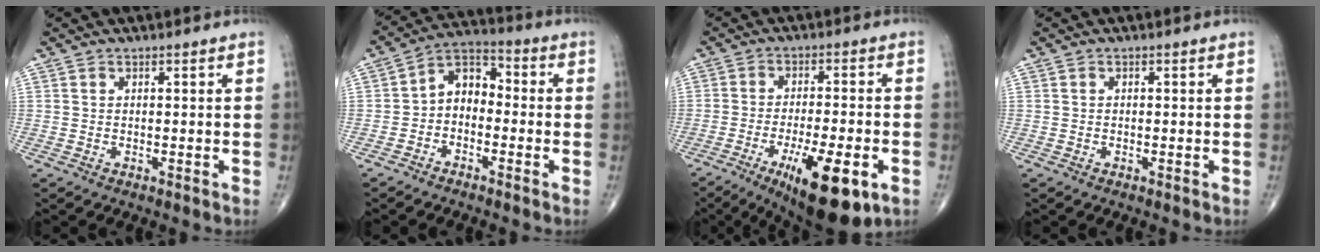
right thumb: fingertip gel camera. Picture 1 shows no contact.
{"total": 7.3, "force": [-1.5, 5.2, 5.0], "torque": [-0.060, 0.038, -0.047]}
{"total": 15.8, "force": [-6.8, 4.7, 13.4], "torque": [-0.193, 0.003, -0.095]}
{"total": 0.0}